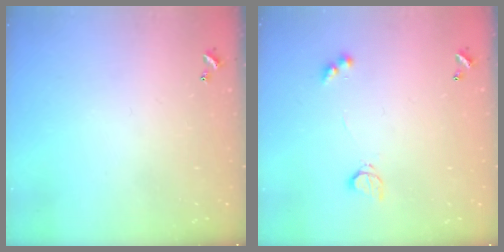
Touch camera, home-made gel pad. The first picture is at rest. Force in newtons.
{"total": 3.0, "press": 2.9, "slide": 0.6}